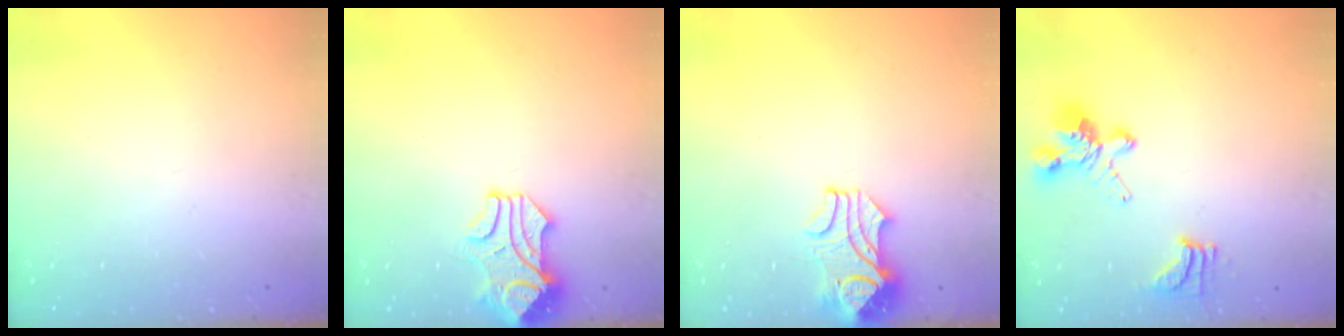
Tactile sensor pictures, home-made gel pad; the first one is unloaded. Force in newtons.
{"total": 1.2, "press": 0.7, "slide": 1.0}
{"total": 2.5, "press": 2.3, "slide": 1.0}
{"total": 4.4, "press": 3.9, "slide": 1.9}